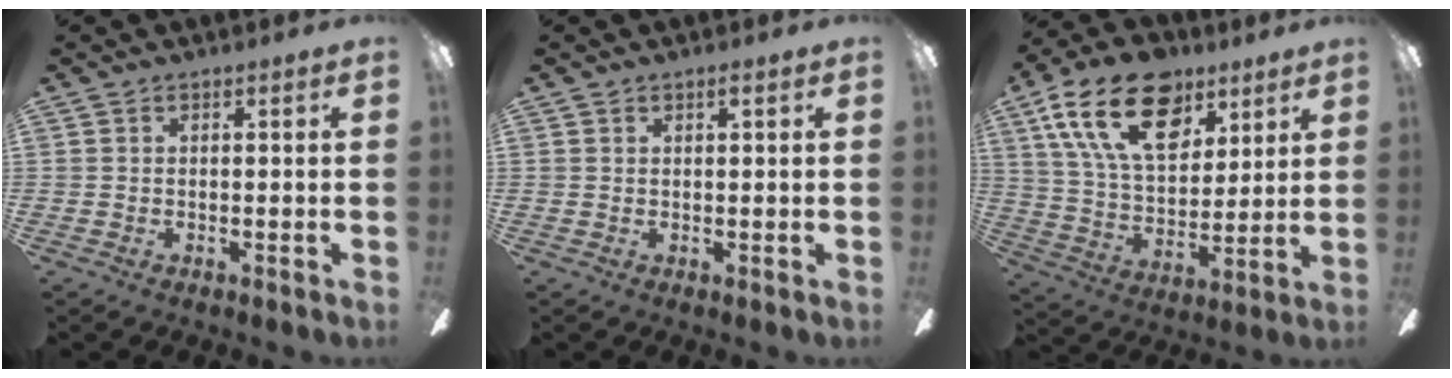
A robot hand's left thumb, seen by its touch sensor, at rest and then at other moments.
{"total": 1.1, "force": [0.9, 0.4, 0.5], "torque": [-0.003, -0.003, 0.014]}
{"total": 22.2, "force": [11.4, 13.0, 13.9], "torque": [-0.238, -0.039, 0.202]}